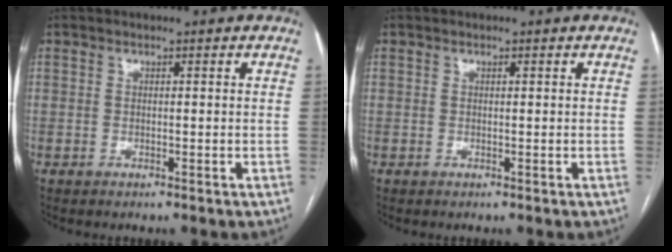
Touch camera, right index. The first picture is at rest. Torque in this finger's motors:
{"motor_torque": [0.08, 0.12, -0.02, 0.01]}